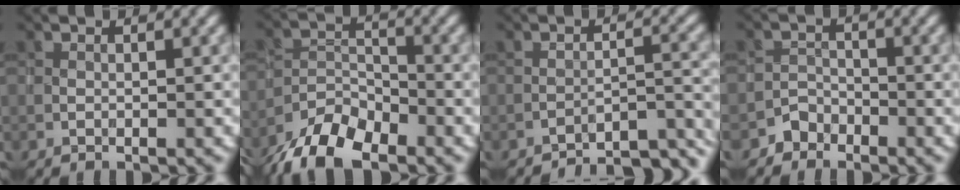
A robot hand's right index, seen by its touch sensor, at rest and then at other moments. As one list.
[{"total": 7.9, "force": [-5.9, 3.6, 3.7], "torque": [-0.061, -0.013, -0.114]}, {"total": 9.7, "force": [-9.2, 1.9, 2.5], "torque": [-0.020, 0.011, -0.111]}, {"total": 1.7, "force": [-1.4, 1.0, -0.1], "torque": [0.010, 0.014, -0.027]}]